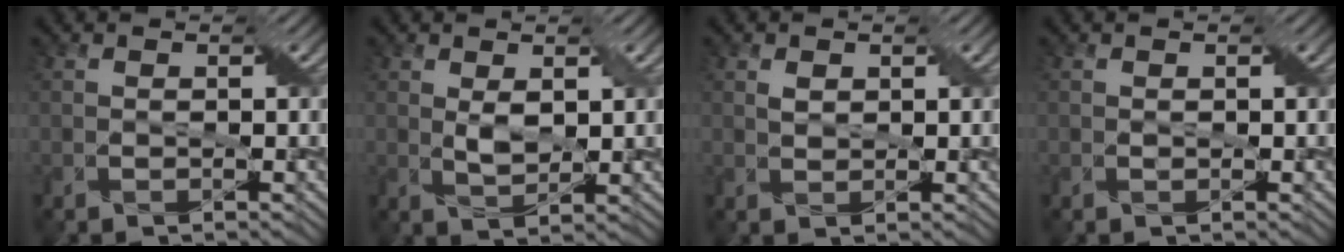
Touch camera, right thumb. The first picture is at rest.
{"total": 2.6, "force": [0.7, 1.3, 2.1], "torque": [-0.049, -0.005, 0.017]}
{"total": 1.2, "force": [0.5, 0.8, 0.7], "torque": [-0.017, -0.001, 0.011]}
{"total": 0.0}